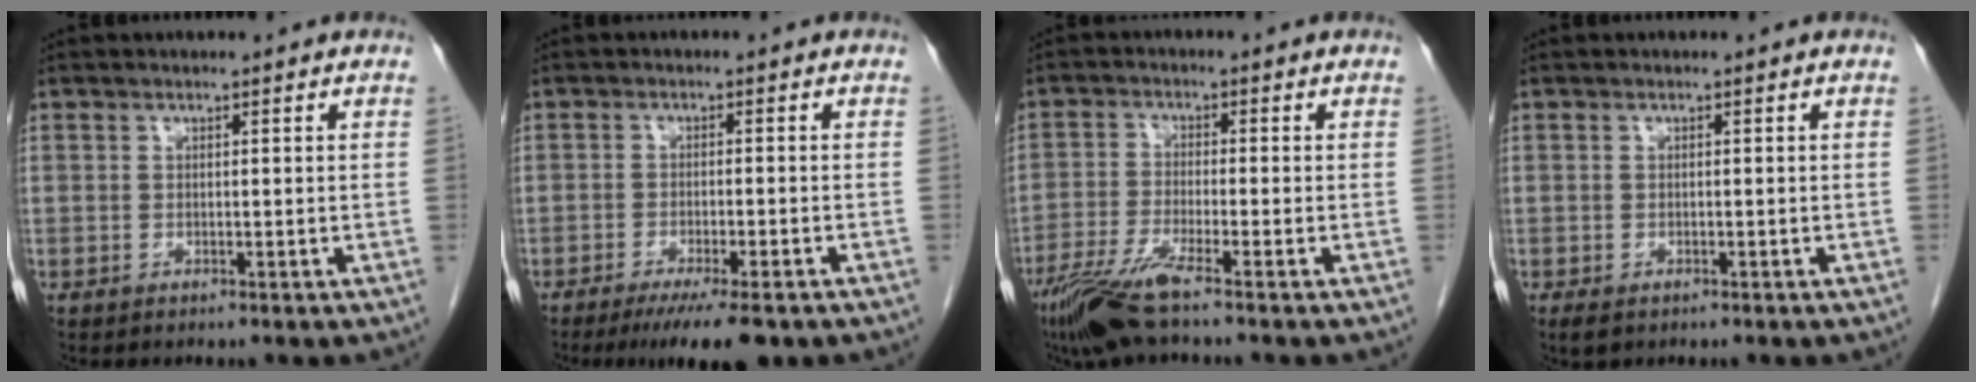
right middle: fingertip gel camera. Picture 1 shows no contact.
{"total": 8.4, "force": [-6.1, 1.1, 5.7], "torque": [-0.076, -0.015, -0.091]}
{"total": 7.3, "force": [-5.2, -0.2, 5.1], "torque": [-0.106, -0.023, -0.103]}
{"total": 1.8, "force": [-1.2, 1.0, 0.9], "torque": [-0.015, -0.002, -0.012]}